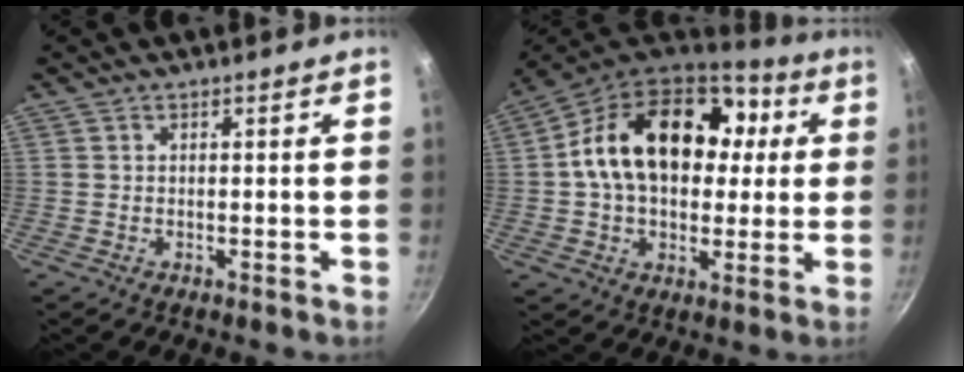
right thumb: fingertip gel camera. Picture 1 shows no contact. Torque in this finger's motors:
{"motor_torque": [0.95, 4.06, 2.40, -0.10, 0.22]}